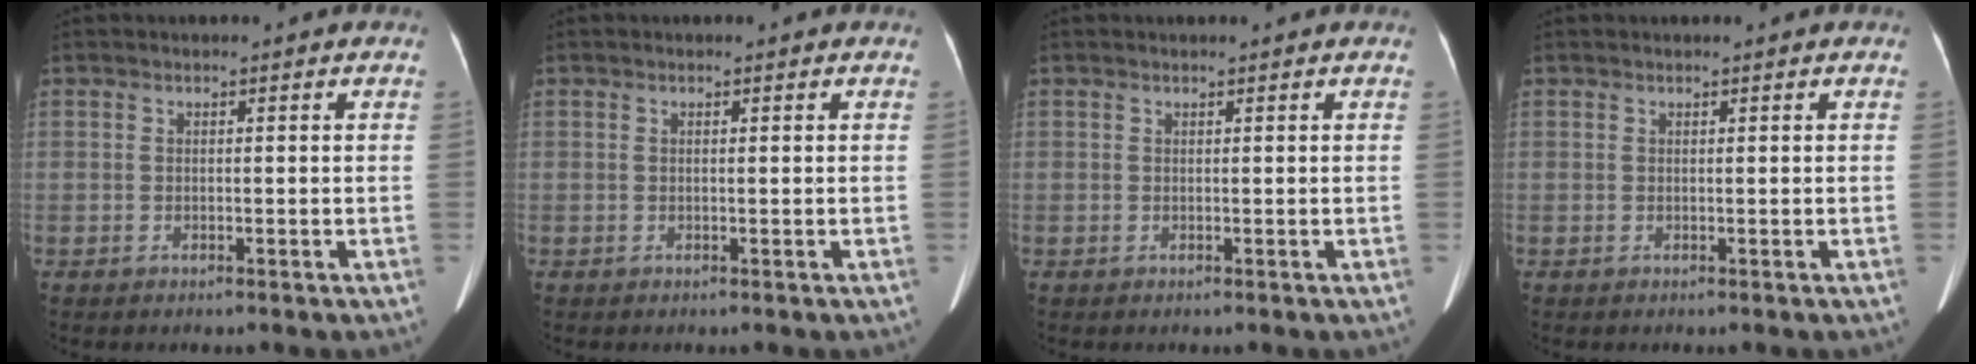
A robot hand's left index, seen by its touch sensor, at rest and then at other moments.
{"total": 0.0}
{"total": 1.2, "force": [1.1, 0.0, 0.5], "torque": [-0.009, 0.006, 0.015]}
{"total": 1.0, "force": [0.9, 0.0, 0.5], "torque": [-0.009, 0.006, 0.012]}